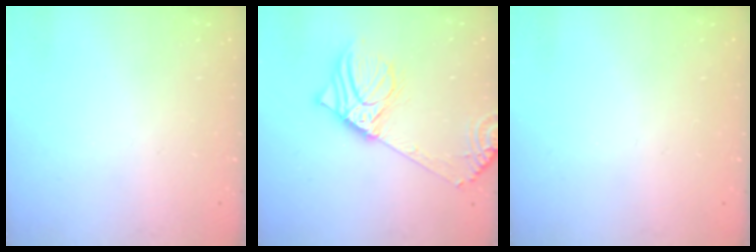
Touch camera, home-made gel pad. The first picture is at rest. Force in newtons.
{"total": 15.9, "press": 15.5, "slide": 3.5}
{"total": 0.0}